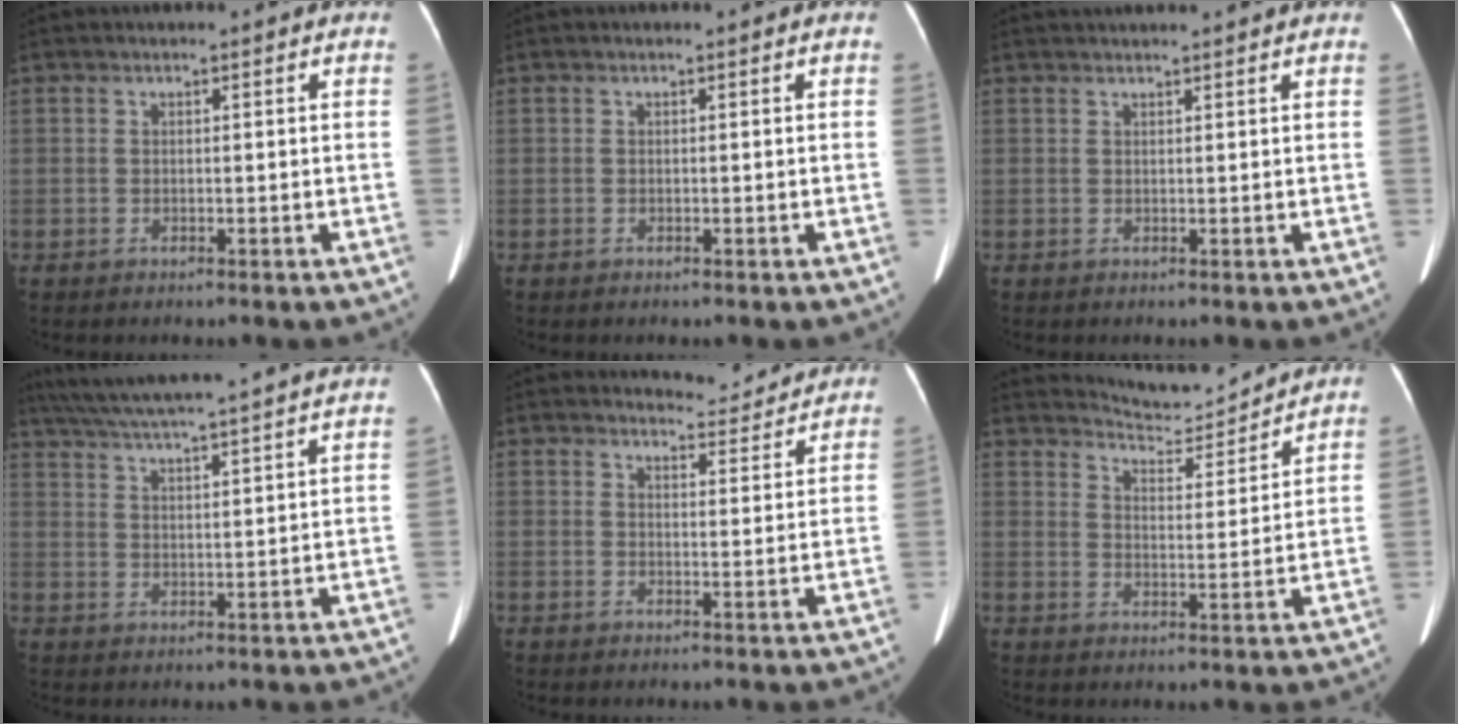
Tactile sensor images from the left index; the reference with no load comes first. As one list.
[{"total": 0.0}, {"total": 5.4, "force": [5.1, -0.1, 1.8], "torque": [-0.021, 0.030, 0.063]}, {"total": 23.3, "force": [20.9, -0.2, 10.4], "torque": [-0.182, 0.007, 0.283]}, {"total": 4.8, "force": [4.8, 0.5, -0.6], "torque": [0.001, -0.005, 0.059]}, {"total": 7.9, "force": [7.9, 0.1, -0.2], "torque": [-0.008, -0.005, 0.122]}]